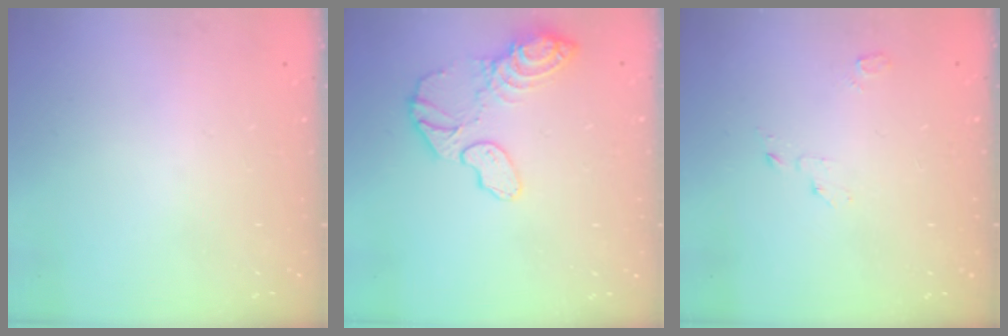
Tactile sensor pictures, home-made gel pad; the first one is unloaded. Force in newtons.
{"total": 11.4, "press": 11.4, "slide": 0.9}
{"total": 2.6, "press": 2.6, "slide": 0.2}